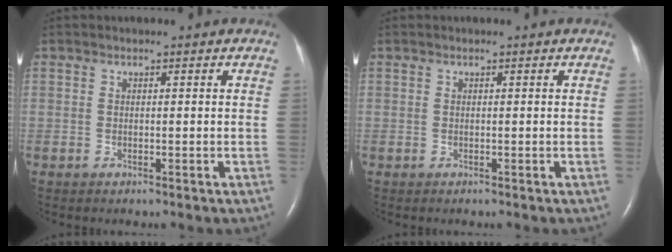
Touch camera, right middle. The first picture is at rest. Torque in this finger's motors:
{"motor_torque": [-0.15, 0.05, -0.04, 0.00]}